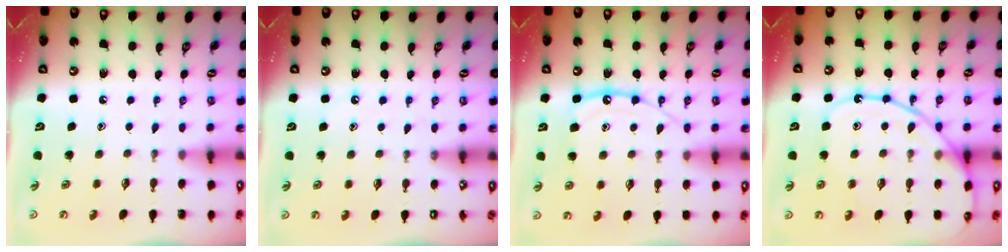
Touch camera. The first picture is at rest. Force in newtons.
{"total": 5.3, "press": 5.3, "slide": 0.6}
{"total": 12.8, "press": 12.7, "slide": 1.1}
{"total": 12.9, "press": 12.9, "slide": 1.3}